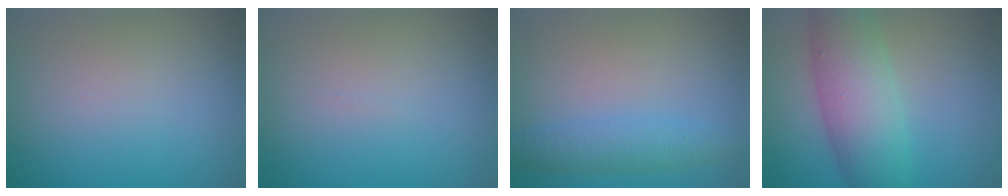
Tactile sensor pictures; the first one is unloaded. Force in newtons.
{"total": 0.0}
{"total": 2.8, "press": 2.8, "slide": 0.0}
{"total": 7.2, "press": 7.2, "slide": 0.1}